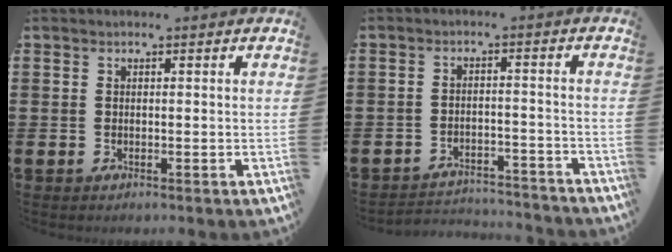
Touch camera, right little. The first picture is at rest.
{"total": 3.1, "force": [-3.1, 0.3, 0.0], "torque": [-0.007, 0.004, -0.067]}